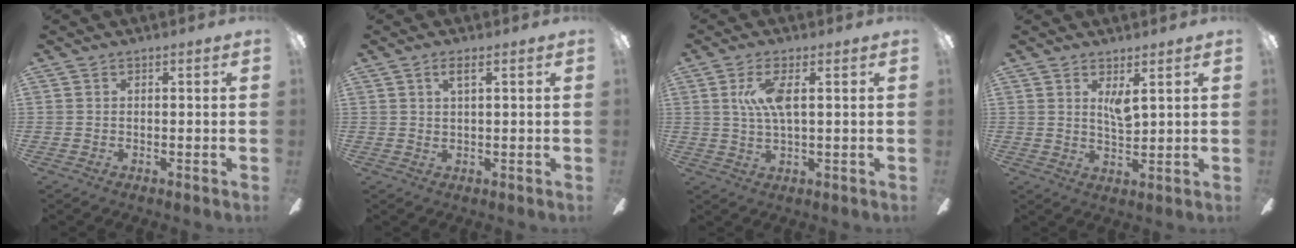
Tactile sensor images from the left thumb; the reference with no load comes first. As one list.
[{"total": 2.4, "force": [1.0, 0.6, 2.1], "torque": [-0.035, -0.001, 0.015]}, {"total": 7.3, "force": [2.0, 2.5, 6.6], "torque": [-0.141, 0.004, 0.031]}, {"total": 4.1, "force": [2.3, 1.0, 3.2], "torque": [-0.063, -0.006, 0.036]}]